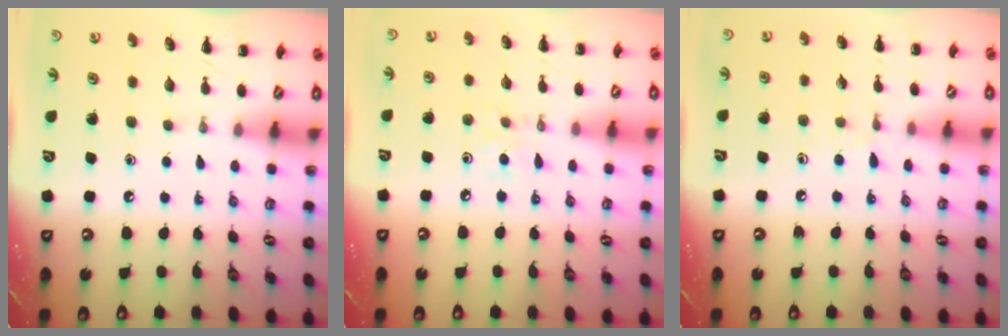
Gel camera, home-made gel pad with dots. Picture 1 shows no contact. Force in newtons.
{"total": 5.4, "press": 5.1, "slide": 1.8}
{"total": 5.5, "press": 5.1, "slide": 2.0}